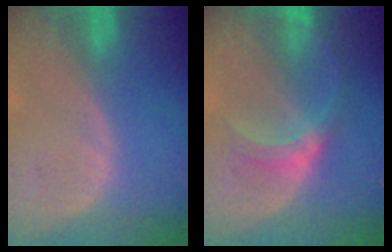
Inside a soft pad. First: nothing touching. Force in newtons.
{"total": 5.3, "press": 5.3, "slide": 0.5}